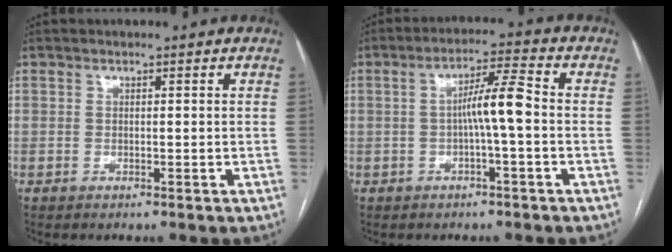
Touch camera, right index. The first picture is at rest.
{"total": 6.1, "force": [-0.6, 0.0, 6.0], "torque": [-0.105, 0.016, -0.010]}